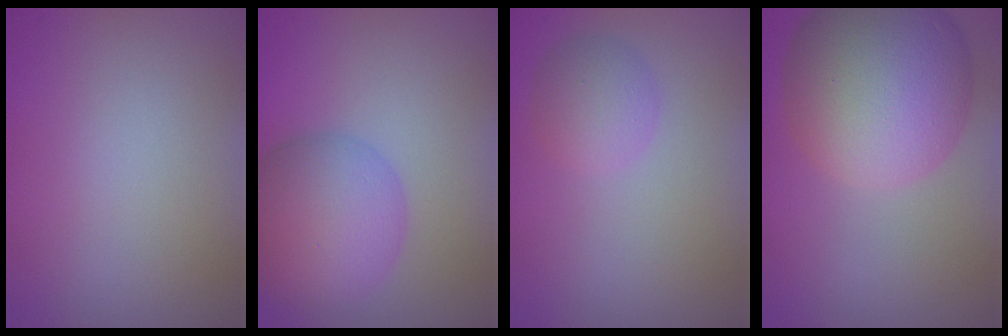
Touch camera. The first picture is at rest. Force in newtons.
{"total": 6.8, "press": 6.8, "slide": 0.1}
{"total": 2.6, "press": 2.6, "slide": 0.1}
{"total": 11.9, "press": 11.9, "slide": 0.6}